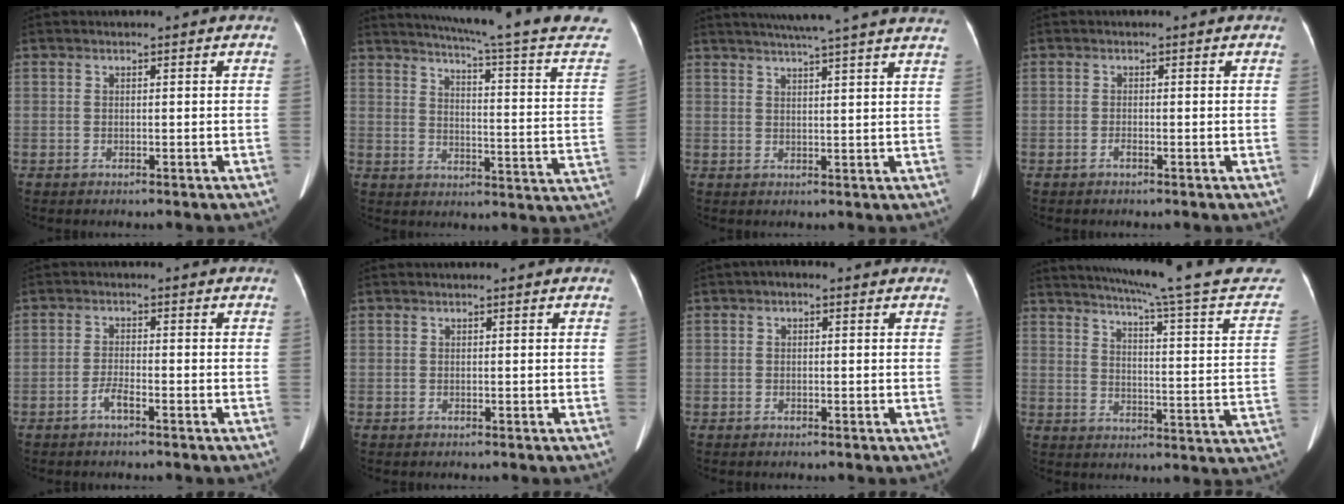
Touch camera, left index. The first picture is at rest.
{"total": 22.1, "force": [19.2, -1.9, 10.9], "torque": [-0.171, -0.075, 0.230]}
{"total": 15.8, "force": [13.8, -1.0, 7.7], "torque": [-0.129, 0.005, 0.171]}
{"total": 0.6, "force": [-0.5, 0.0, 0.3], "torque": [-0.009, -0.001, -0.010]}
{"total": 2.2, "force": [-1.6, 0.2, 1.5], "torque": [-0.034, -0.001, -0.033]}
{"total": 0.0}
{"total": 0.9, "force": [0.1, 0.6, 0.7], "torque": [-0.009, 0.007, -0.005]}
{"total": 24.6, "force": [21.9, 0.1, 11.2], "torque": [-0.162, -0.059, 0.264]}